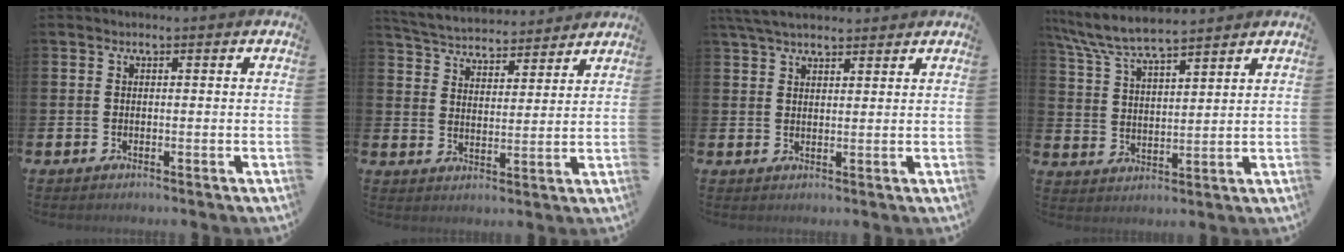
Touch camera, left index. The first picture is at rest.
{"total": 5.1, "force": [5.0, 0.9, 0.3], "torque": [-0.032, -0.032, 0.087]}
{"total": 4.6, "force": [4.1, 1.4, 1.6], "torque": [-0.034, -0.010, 0.075]}
{"total": 7.1, "force": [6.7, 0.8, 2.1], "torque": [-0.067, -0.031, 0.119]}